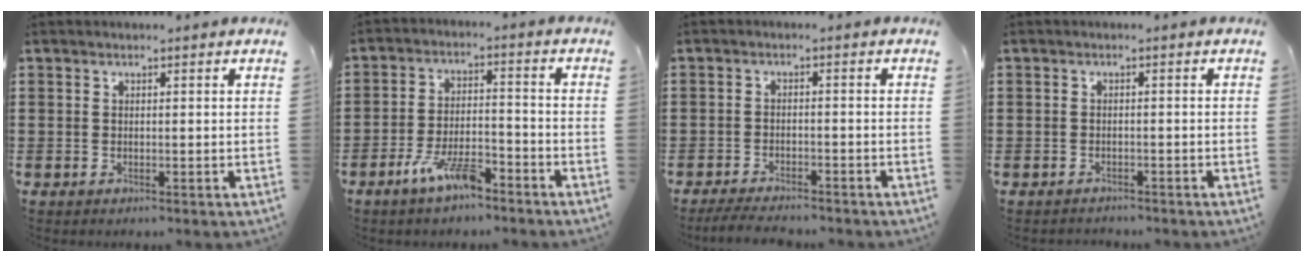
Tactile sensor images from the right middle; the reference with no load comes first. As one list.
[{"total": 7.0, "force": [-5.0, 1.8, 4.5], "torque": [-0.098, 0.003, -0.096]}, {"total": 3.2, "force": [-3.1, 0.3, 0.7], "torque": [-0.013, 0.001, -0.063]}, {"total": 1.2, "force": [-1.1, 0.3, -0.2], "torque": [0.001, 0.005, -0.027]}]